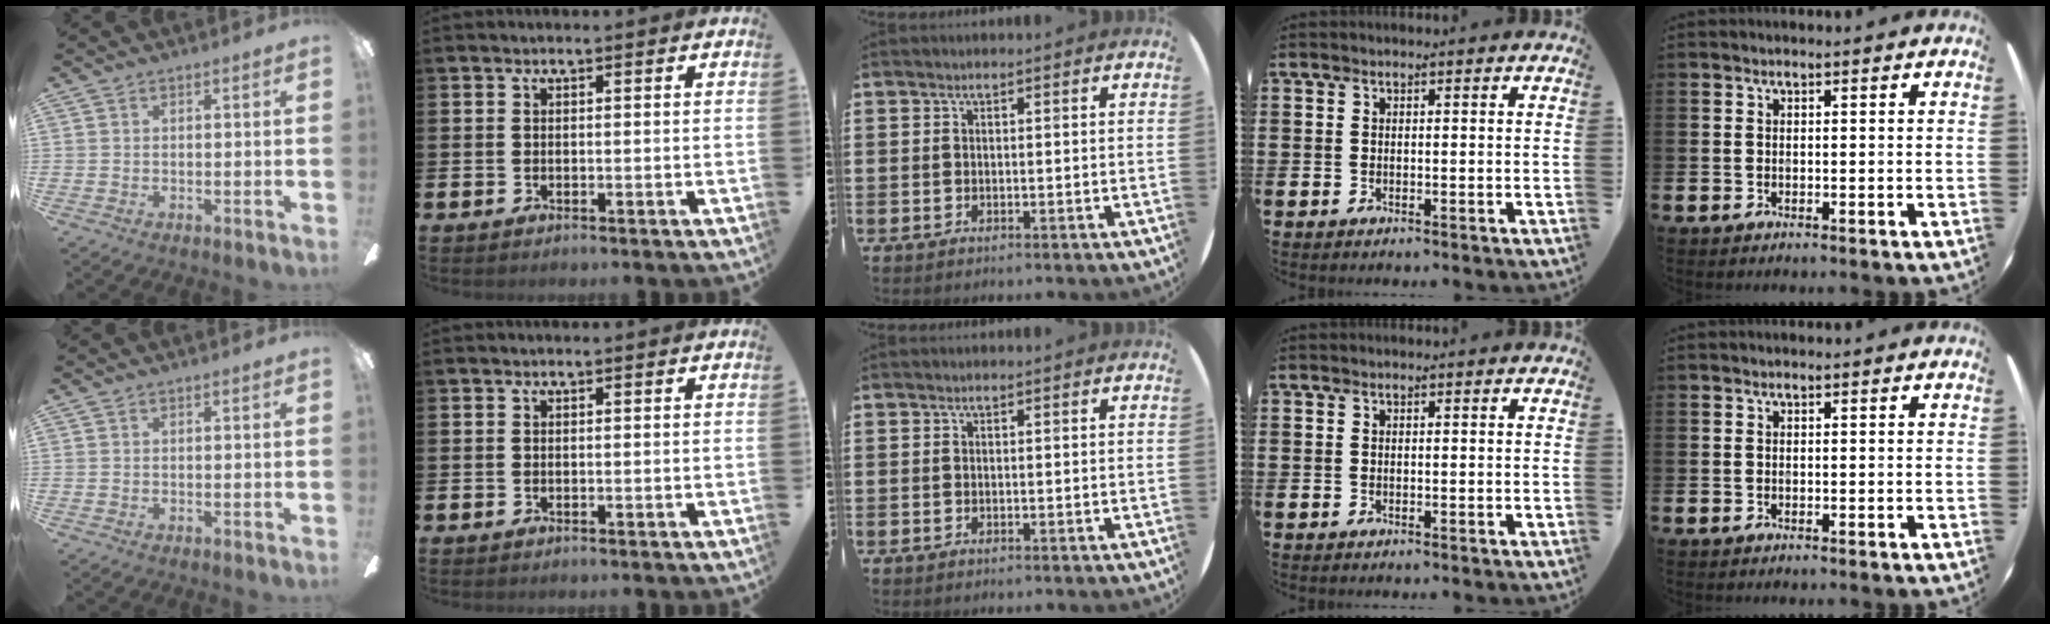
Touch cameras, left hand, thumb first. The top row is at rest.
{}